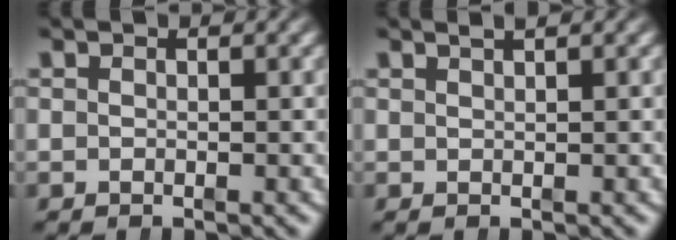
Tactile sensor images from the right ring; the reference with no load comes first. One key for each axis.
{"total": 1.6, "fx": 1.2, "fy": -0.7, "fz": 0.9, "tx": -0.001, "ty": 0.006, "tz": 0.021}